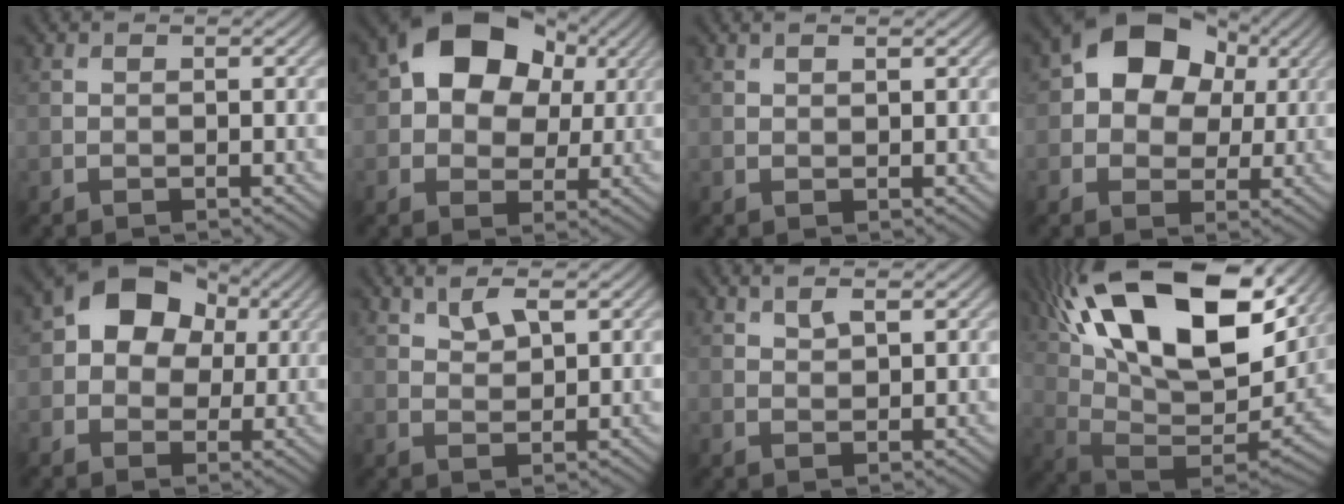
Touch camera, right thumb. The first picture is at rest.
{"total": 12.5, "force": [3.7, 9.1, 7.6], "torque": [-0.142, 0.021, 0.049]}
{"total": 1.0, "force": [0.8, 0.2, 0.6], "torque": [-0.017, 0.002, 0.014]}
{"total": 10.3, "force": [2.8, 7.8, 6.1], "torque": [-0.104, 0.009, 0.029]}
{"total": 8.6, "force": [2.1, 6.6, 5.1], "torque": [-0.084, 0.010, 0.016]}
{"total": 3.4, "force": [2.3, 1.2, 2.3], "torque": [-0.048, -0.002, 0.051]}
{"total": 2.2, "force": [1.5, 0.6, 1.4], "torque": [-0.027, -0.004, 0.036]}
{"total": 22.4, "force": [11.1, 9.8, 16.8], "torque": [-0.313, 0.044, 0.187]}